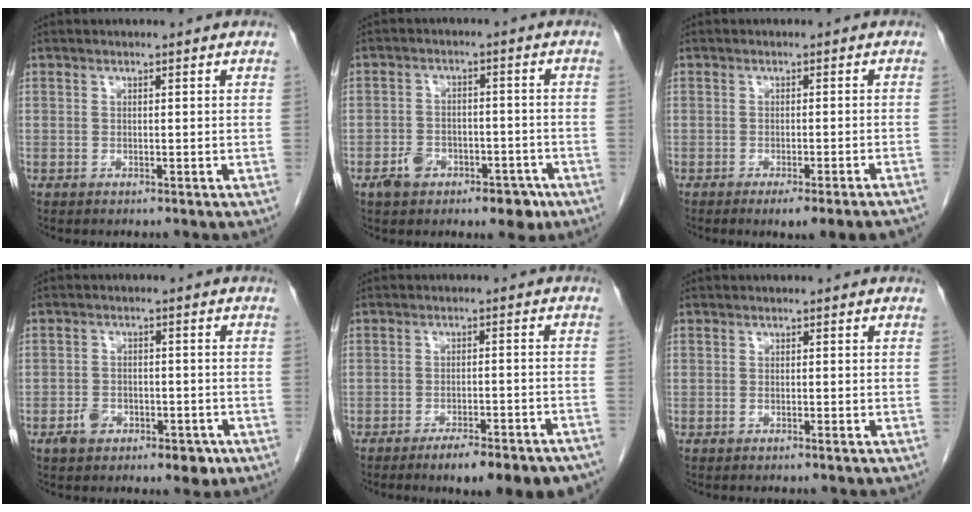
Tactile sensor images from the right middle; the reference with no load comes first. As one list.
[{"total": 6.9, "force": [-4.0, 3.9, 4.1], "torque": [-0.059, 0.014, -0.055]}, {"total": 8.0, "force": [-6.5, -0.3, 4.7], "torque": [-0.040, -0.009, -0.086]}, {"total": 5.5, "force": [-2.9, 3.2, 3.5], "torque": [-0.049, 0.009, -0.039]}, {"total": 13.0, "force": [-10.5, 2.4, 7.4], "torque": [-0.062, 0.014, -0.137]}, {"total": 0.6, "force": [-0.4, -0.1, 0.5], "torque": [-0.011, 0.000, -0.006]}]